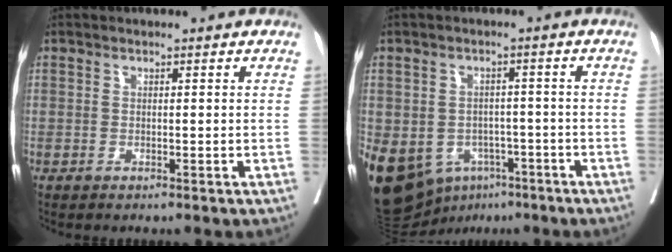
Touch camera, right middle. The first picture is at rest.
{"total": 20.8, "force": [-9.6, 15.5, 10.0], "torque": [-0.284, -0.008, -0.130]}